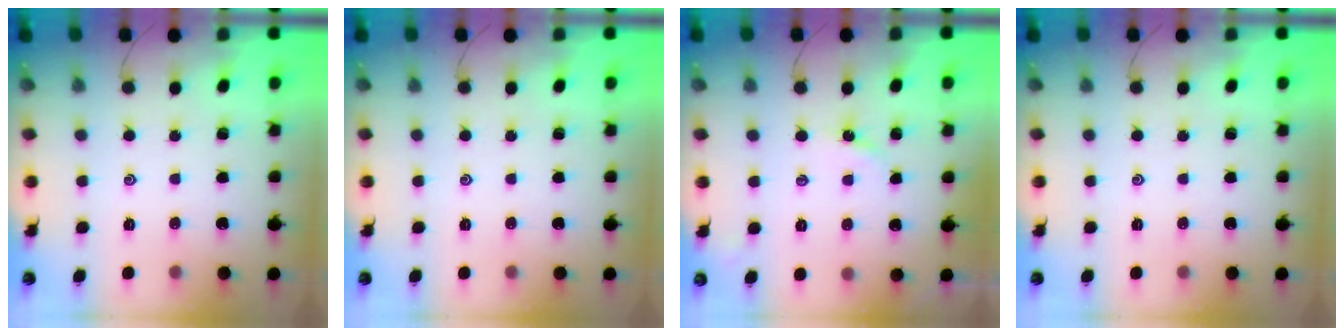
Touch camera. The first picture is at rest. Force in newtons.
{"total": 0.0}
{"total": 2.1, "press": 2.1, "slide": 0.3}
{"total": 0.0}